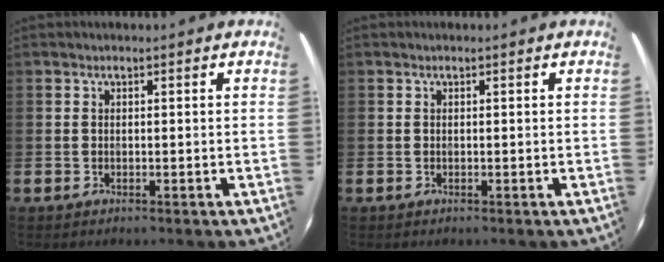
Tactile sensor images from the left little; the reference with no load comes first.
{"total": 0.0}